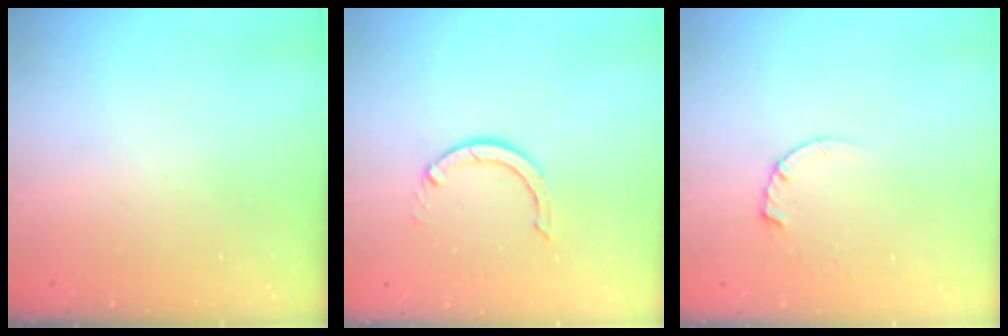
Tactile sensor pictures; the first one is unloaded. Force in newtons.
{"total": 3.9, "press": 3.8, "slide": 0.3}
{"total": 2.4, "press": 2.4, "slide": 0.3}